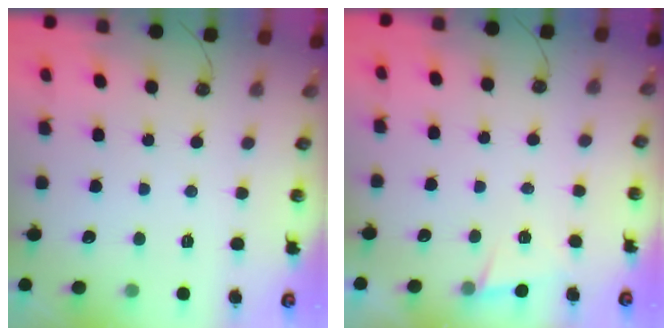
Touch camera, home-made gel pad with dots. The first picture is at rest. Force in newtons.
{"total": 2.7, "press": 2.6, "slide": 1.0}